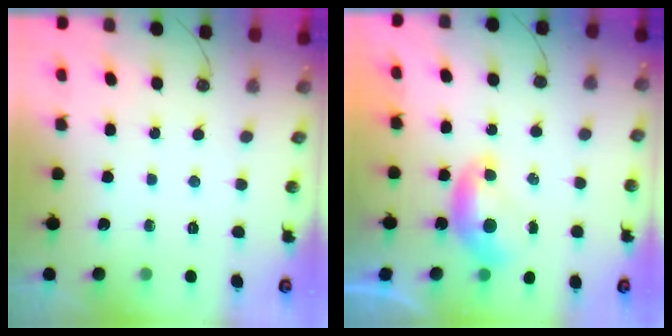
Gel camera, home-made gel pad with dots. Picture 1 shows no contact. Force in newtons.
{"total": 0.0}